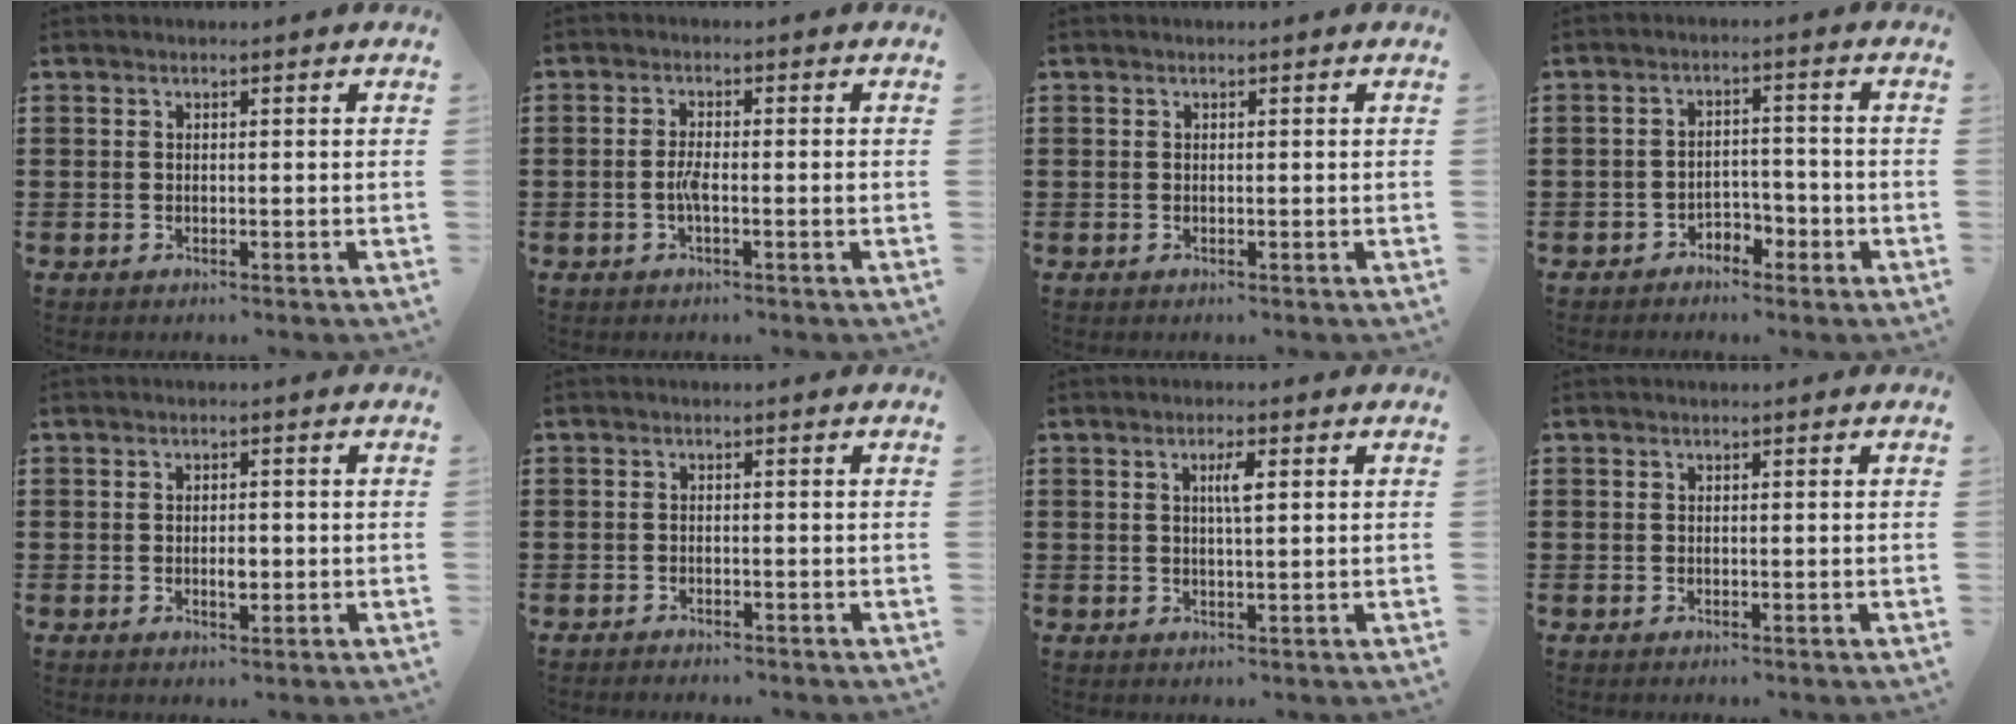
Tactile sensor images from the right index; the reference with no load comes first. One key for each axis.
{"total": 2.8, "fx": -0.8, "fy": 0.4, "fz": 2.6, "tx": -0.056, "ty": -0.001, "tz": -0.018}
{"total": 0.0}
{"total": 3.0, "fx": -2.4, "fy": 1.5, "fz": 1.0, "tx": -0.023, "ty": 0.006, "tz": -0.050}
{"total": 2.2, "fx": -0.3, "fy": 0.9, "fz": 2.0, "tx": -0.036, "ty": 0.002, "tz": -0.006}
{"total": 1.1, "fx": -1.1, "fy": 0.1, "fz": 0.0, "tx": -0.003, "ty": 0.003, "tz": -0.024}
{"total": 2.7, "fx": 0.7, "fy": 0.5, "fz": 2.6, "tx": -0.052, "ty": 0.004, "tz": 0.010}
{"total": 0.0}